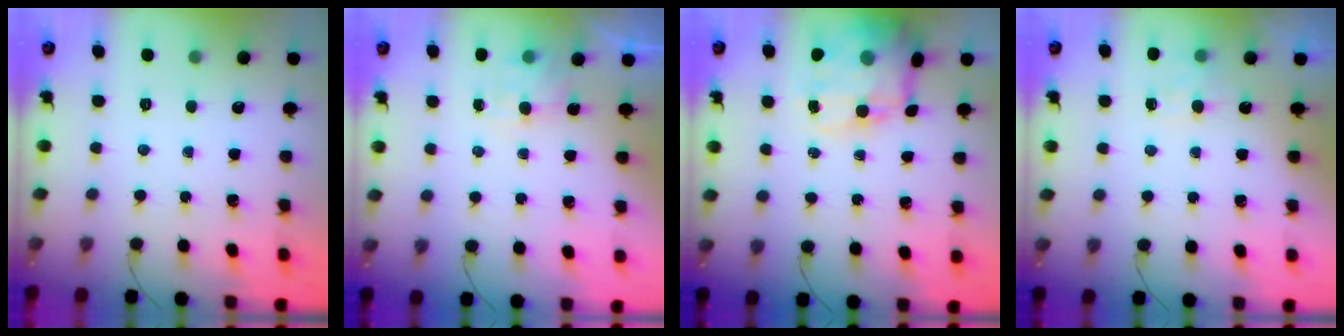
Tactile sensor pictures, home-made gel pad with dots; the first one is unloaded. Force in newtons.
{"total": 2.2, "press": 2.0, "slide": 0.9}
{"total": 14.3, "press": 13.9, "slide": 3.5}
{"total": 3.2, "press": 3.0, "slide": 1.2}